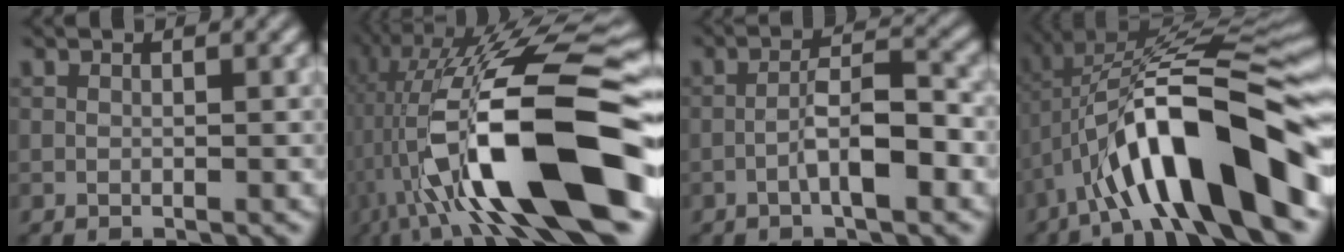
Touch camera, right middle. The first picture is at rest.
{"total": 15.5, "force": [-3.7, 3.9, 14.6], "torque": [-0.262, 0.042, -0.050]}
{"total": 4.2, "force": [-2.3, 0.4, 3.5], "torque": [-0.083, 0.022, -0.028]}
{"total": 12.6, "force": [-5.5, 2.8, 11.0], "torque": [-0.201, 0.027, -0.069]}